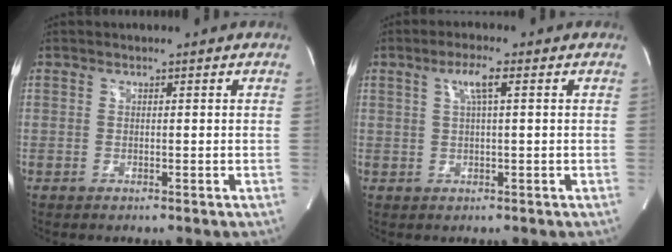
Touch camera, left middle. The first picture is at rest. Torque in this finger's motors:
{"motor_torque": [0.53, -0.06, 0.13, 0.03]}